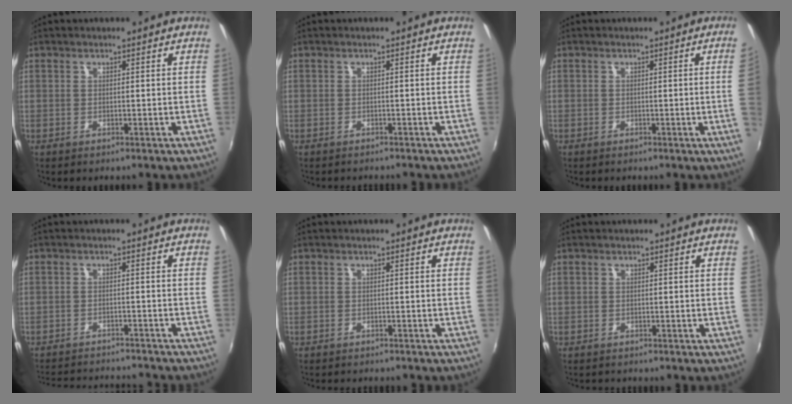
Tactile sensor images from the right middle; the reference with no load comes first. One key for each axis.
{"total": 2.3, "fx": -2.1, "fy": 0.3, "fz": 0.8, "tx": -0.023, "ty": -0.015, "tz": -0.030}
{"total": 2.5, "fx": -0.1, "fy": -1.6, "fz": 1.9, "tx": -0.027, "ty": -0.020, "tz": 0.004}
{"total": 14.7, "fx": -13.5, "fy": 2.4, "fz": 5.3, "tx": -0.110, "ty": -0.015, "tz": -0.190}
{"total": 3.1, "fx": -2.8, "fy": 0.7, "fz": 0.9, "tx": -0.028, "ty": -0.014, "tz": -0.042}
{"total": 1.4, "fx": -1.3, "fy": 0.2, "fz": 0.4, "tx": -0.009, "ty": -0.009, "tz": -0.019}